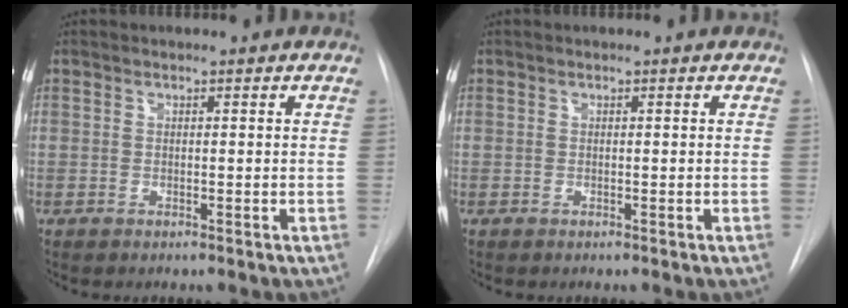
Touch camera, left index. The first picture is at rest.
{"total": 0.0}